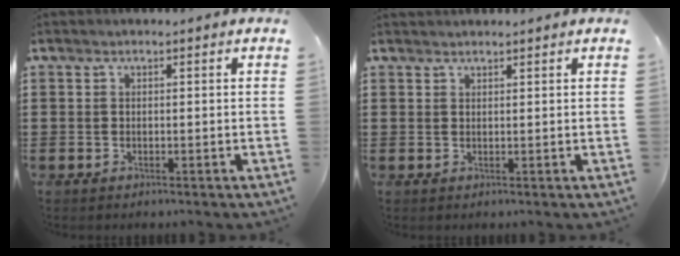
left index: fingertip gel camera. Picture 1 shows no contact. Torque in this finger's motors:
{"motor_torque": [-0.19, 0.61, -0.07, -0.01]}